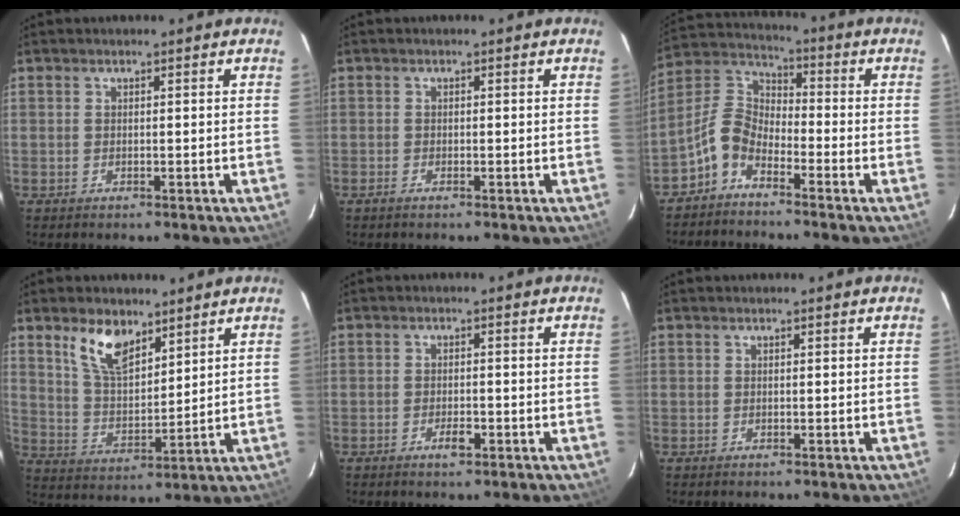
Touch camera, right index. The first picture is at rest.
{"total": 0.9, "force": [-0.7, 0.2, 0.5], "torque": [-0.012, -0.001, -0.015]}
{"total": 7.0, "force": [-4.6, 3.6, 3.9], "torque": [-0.085, 0.022, -0.105]}
{"total": 9.6, "force": [6.2, 4.4, 5.8], "torque": [-0.108, 0.009, 0.125]}
{"total": 2.5, "force": [-1.4, 1.0, 1.8], "torque": [-0.035, -0.001, -0.025]}
{"total": 0.0}